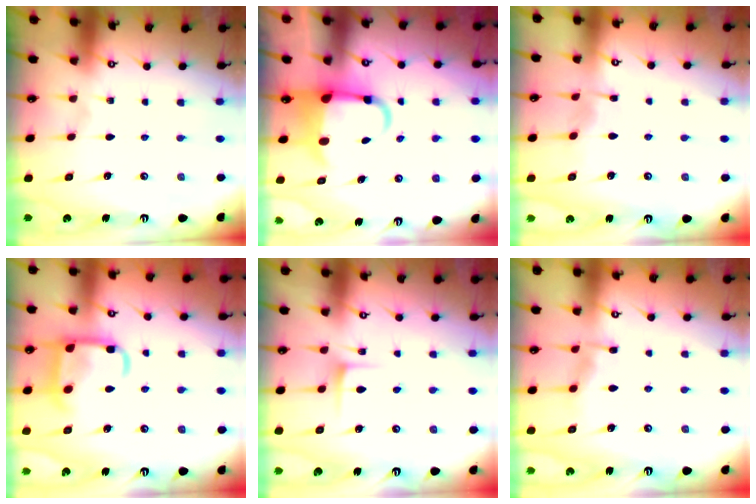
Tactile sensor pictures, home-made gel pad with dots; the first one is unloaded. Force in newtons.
{"total": 5.4, "press": 5.3, "slide": 1.2}
{"total": 4.6, "press": 4.6, "slide": 0.4}
{"total": 13.3, "press": 13.2, "slide": 1.3}
{"total": 5.3, "press": 5.2, "slide": 0.8}
{"total": 5.8, "press": 5.7, "slide": 0.6}